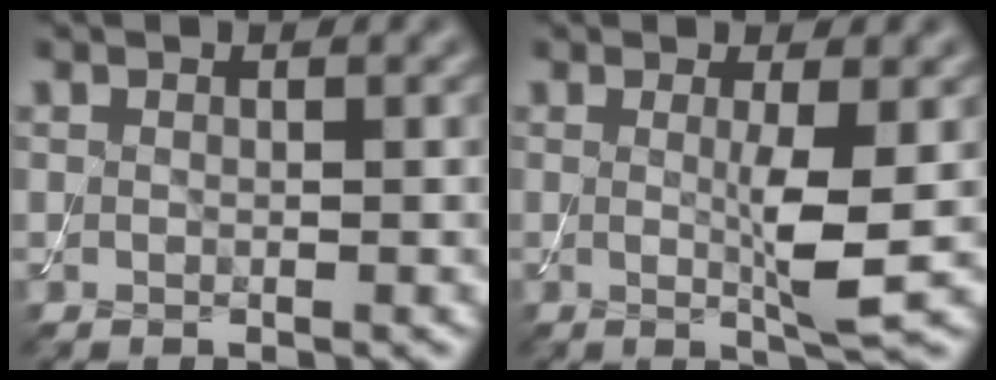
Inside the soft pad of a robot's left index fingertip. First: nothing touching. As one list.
[{"total": 3.5, "force": [0.0, 0.3, 3.5], "torque": [-0.062, -0.012, 0.001]}]